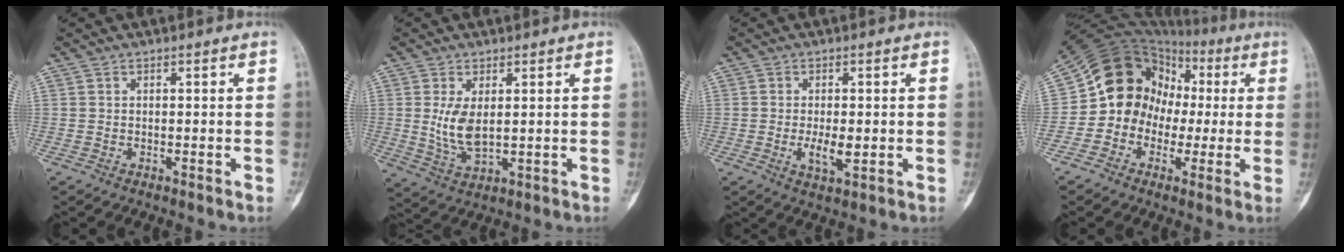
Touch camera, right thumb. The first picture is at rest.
{"total": 6.6, "force": [1.0, 3.2, 5.6], "torque": [-0.111, -0.013, 0.029]}
{"total": 4.4, "force": [-0.6, 1.8, 3.9], "torque": [-0.071, -0.007, -0.007]}
{"total": 14.0, "force": [-0.7, 12.8, 5.8], "torque": [-0.066, 0.051, -0.015]}